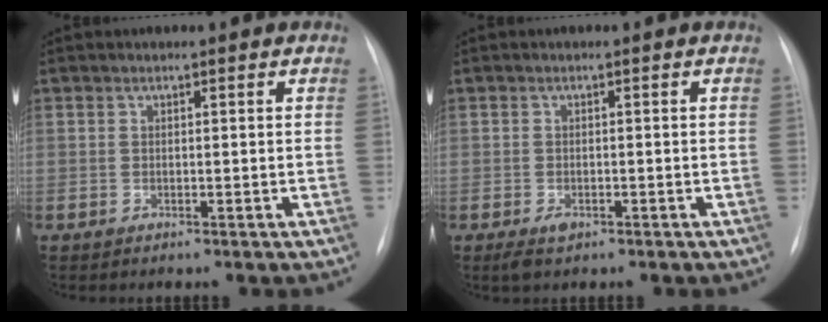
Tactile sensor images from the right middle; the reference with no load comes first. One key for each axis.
{"total": 2.1, "fx": -1.1, "fy": 1.0, "fz": 1.4, "tx": -0.027, "ty": -0.002, "tz": -0.013}